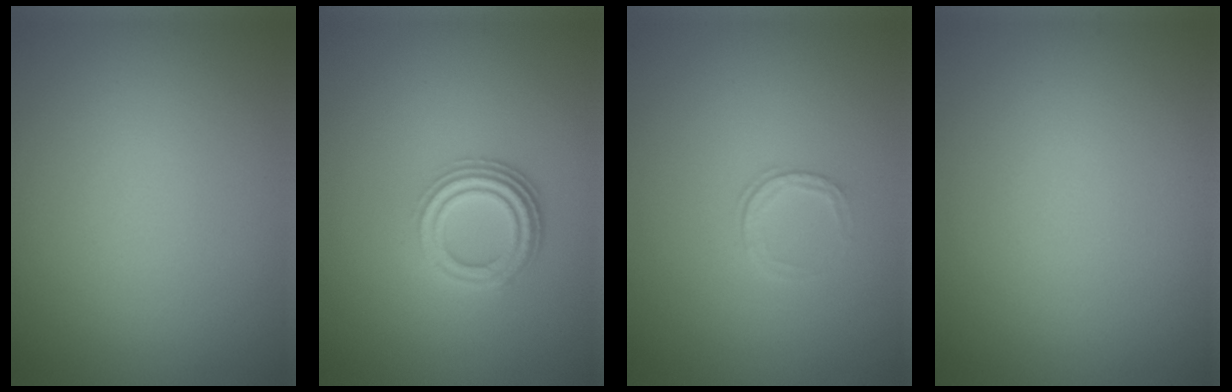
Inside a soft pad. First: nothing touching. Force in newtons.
{"total": 4.1, "press": 3.1, "slide": 2.6}
{"total": 1.0, "press": 0.7, "slide": 0.7}
{"total": 0.0}